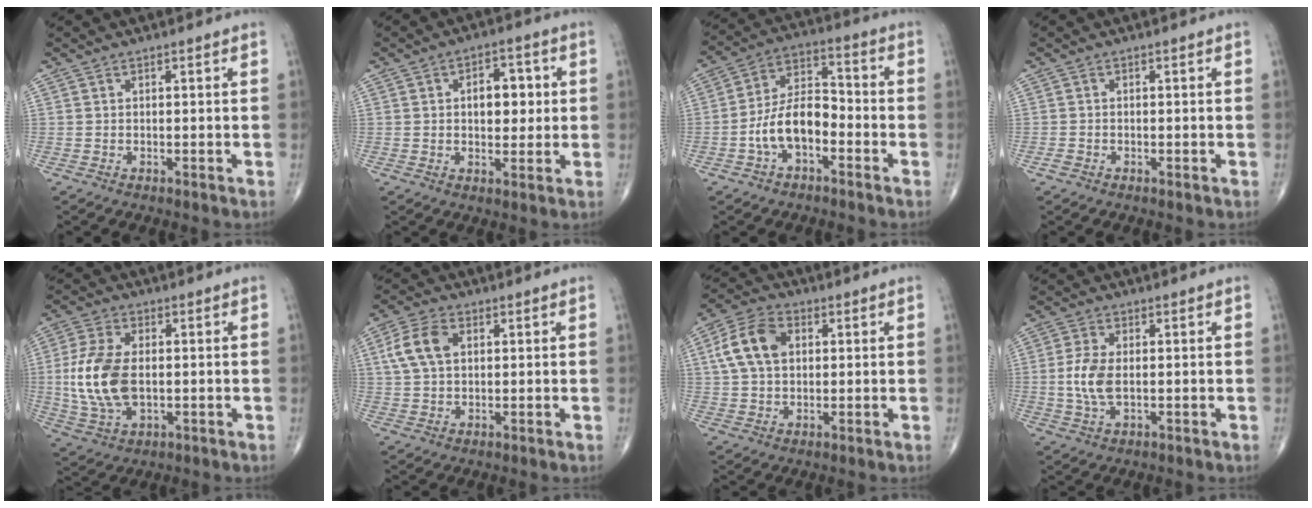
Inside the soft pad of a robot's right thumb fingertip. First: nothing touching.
{"total": 7.5, "force": [1.1, 4.5, 5.9], "torque": [-0.052, 0.005, 0.014]}
{"total": 10.5, "force": [-3.7, 5.9, 7.9], "torque": [-0.135, 0.045, -0.074]}
{"total": 1.0, "force": [-0.6, 0.6, 0.6], "torque": [-0.013, -0.001, -0.013]}
{"total": 13.2, "force": [-0.2, 7.6, 10.8], "torque": [-0.231, -0.002, 0.000]}
{"total": 7.8, "force": [2.0, 4.9, 5.6], "torque": [-0.113, 0.010, 0.037]}
{"total": 10.3, "force": [2.2, 6.9, 7.3], "torque": [-0.135, 0.015, 0.035]}
{"total": 6.2, "force": [-0.1, 3.2, 5.3], "torque": [-0.126, 0.000, -0.003]}